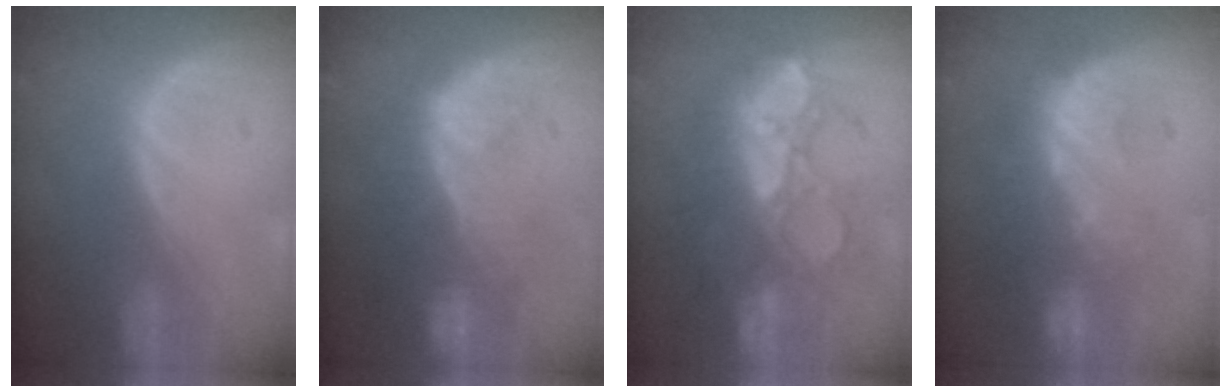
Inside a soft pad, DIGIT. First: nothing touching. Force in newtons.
{"total": 10.1, "press": 8.9, "slide": 4.7}
{"total": 10.3, "press": 9.7, "slide": 3.7}
{"total": 9.1, "press": 8.7, "slide": 2.6}